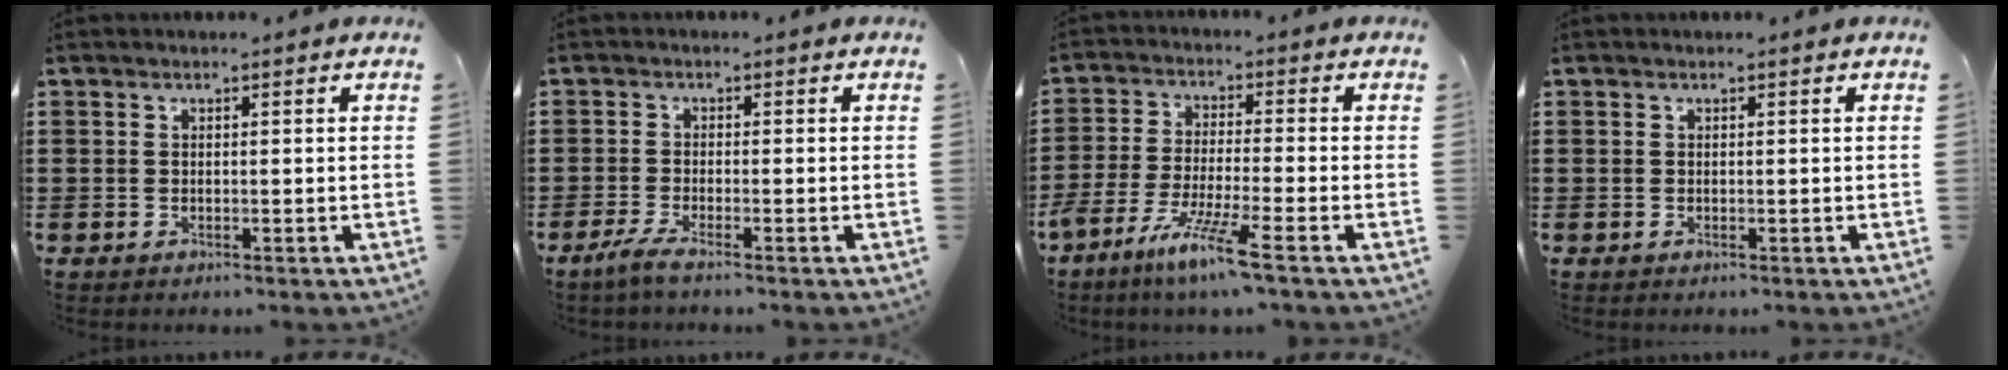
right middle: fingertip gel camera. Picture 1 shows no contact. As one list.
[{"total": 2.4, "force": [-1.5, -0.1, 1.8], "torque": [-0.045, -0.009, -0.033]}, {"total": 7.7, "force": [-5.9, -0.6, 5.0], "torque": [-0.106, -0.019, -0.115]}, {"total": 0.0}]